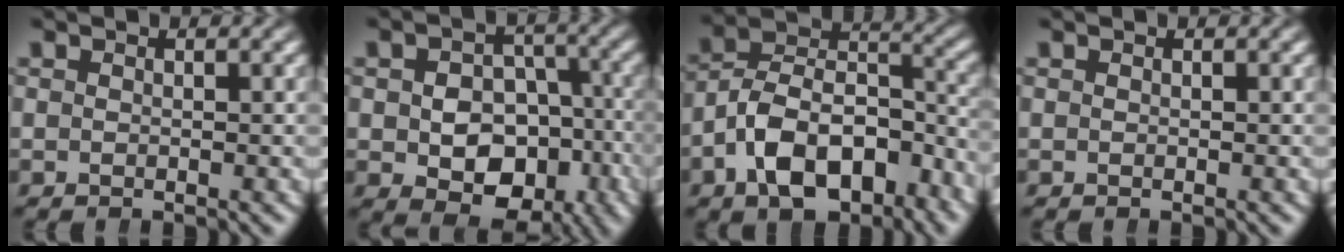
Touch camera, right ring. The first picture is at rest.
{"total": 7.9, "force": [-2.7, 5.7, 4.8], "torque": [-0.071, -0.045, -0.024]}
{"total": 10.3, "force": [-3.5, 7.7, 5.9], "torque": [-0.113, -0.022, -0.056]}
{"total": 0.0}